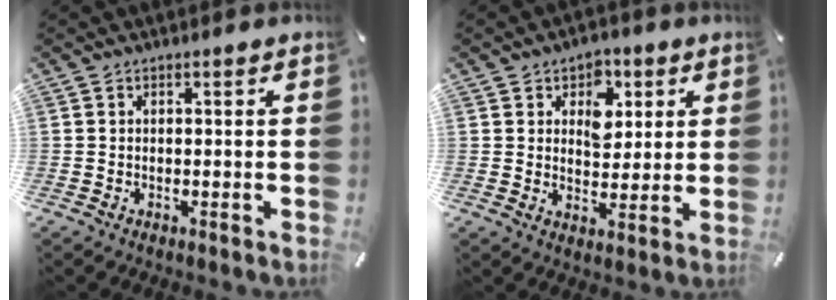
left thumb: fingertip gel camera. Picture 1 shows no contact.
{"total": 7.6, "force": [3.1, 5.7, 4.0], "torque": [-0.047, -0.007, 0.048]}